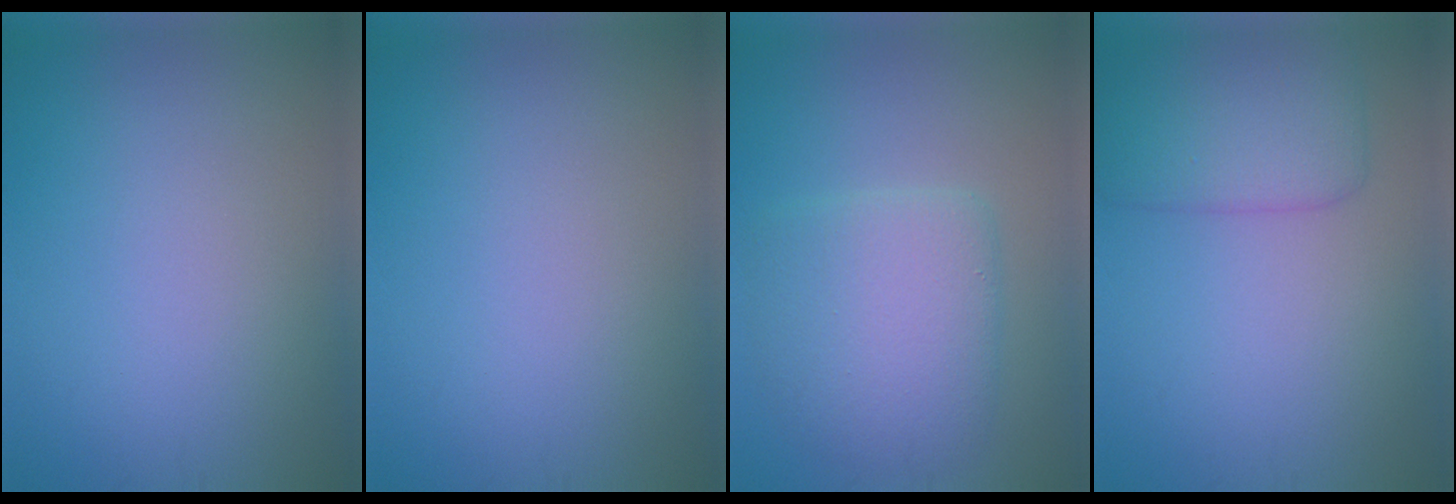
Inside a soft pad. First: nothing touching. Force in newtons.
{"total": 0.0}
{"total": 5.1, "press": 5.1, "slide": 0.4}
{"total": 4.2, "press": 4.2, "slide": 0.1}